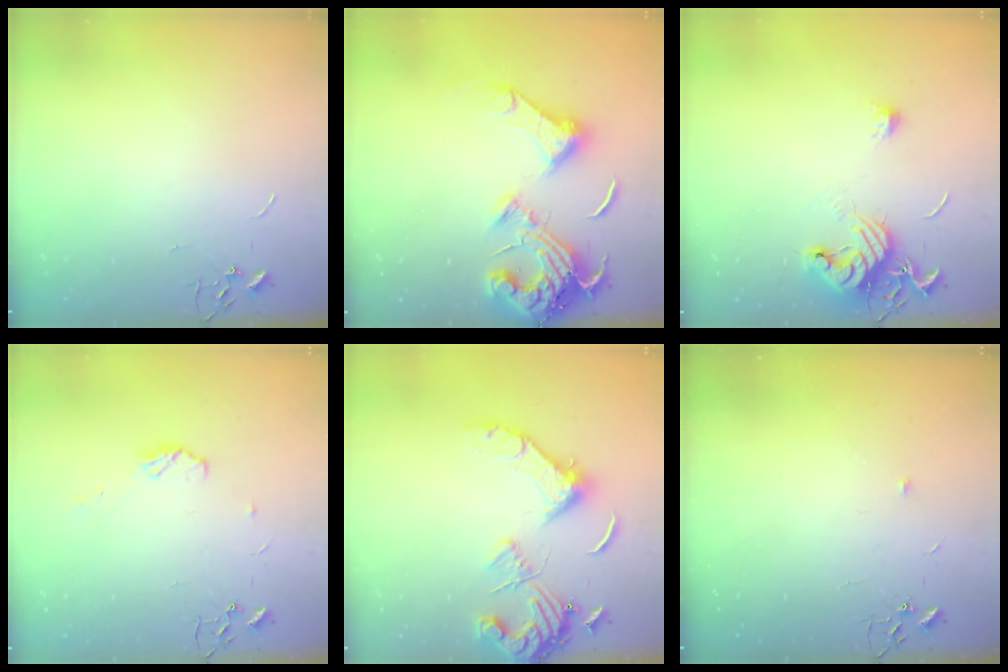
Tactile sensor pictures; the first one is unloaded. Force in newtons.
{"total": 18.2, "press": 18.1, "slide": 2.0}
{"total": 12.0, "press": 12.0, "slide": 0.8}
{"total": 6.5, "press": 6.4, "slide": 0.4}
{"total": 14.5, "press": 14.4, "slide": 2.0}
{"total": 5.7, "press": 5.7, "slide": 0.8}